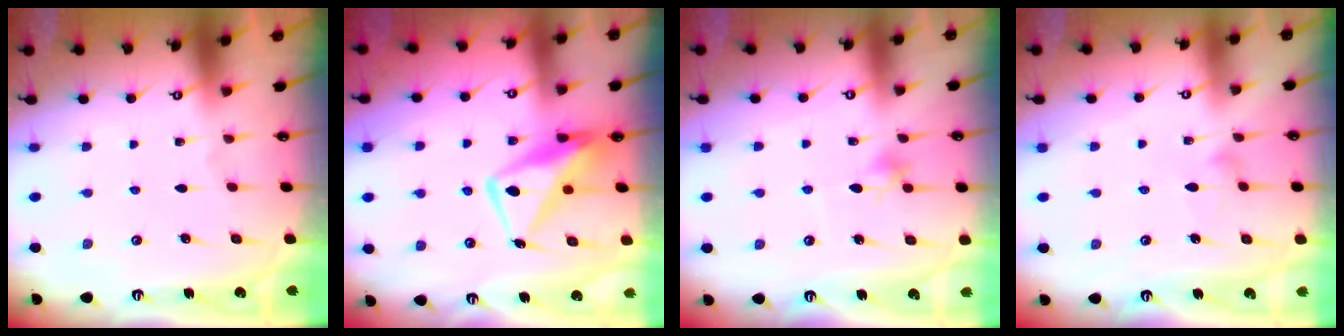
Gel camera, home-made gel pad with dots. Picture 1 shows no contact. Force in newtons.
{"total": 11.1, "press": 11.1, "slide": 1.0}
{"total": 7.2, "press": 7.1, "slide": 1.2}
{"total": 6.1, "press": 6.1, "slide": 0.3}